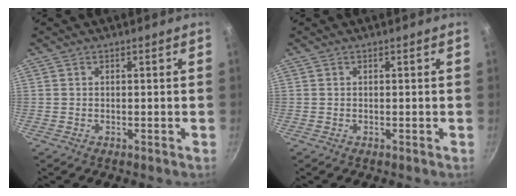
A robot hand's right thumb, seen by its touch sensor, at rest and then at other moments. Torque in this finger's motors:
{"motor_torque": [-0.02, 0.02, -0.17, -0.30, 0.00]}